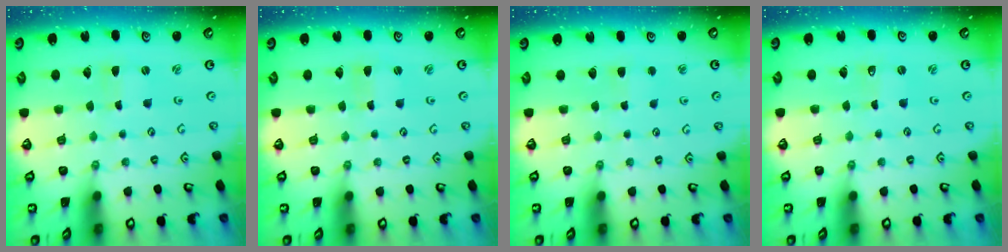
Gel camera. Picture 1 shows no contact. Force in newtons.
{"total": 0.9, "press": 0.8, "slide": 0.1}
{"total": 2.6, "press": 2.6, "slide": 0.4}
{"total": 0.0}